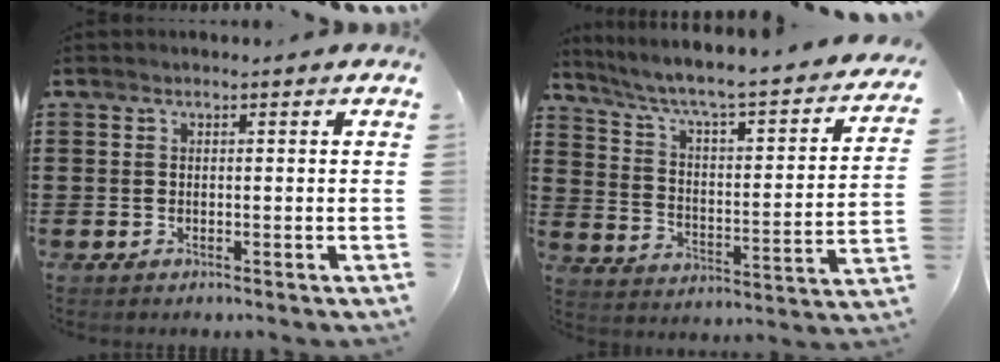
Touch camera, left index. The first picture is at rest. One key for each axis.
{"total": 4.6, "fx": 3.2, "fy": 0.5, "fz": 3.3, "tx": -0.079, "ty": -0.038, "tz": 0.042}